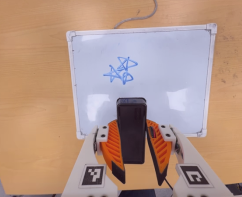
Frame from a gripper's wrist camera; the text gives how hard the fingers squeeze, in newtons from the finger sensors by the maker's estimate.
{"total": 10.0, "left": 7.8, "right": 12.2}